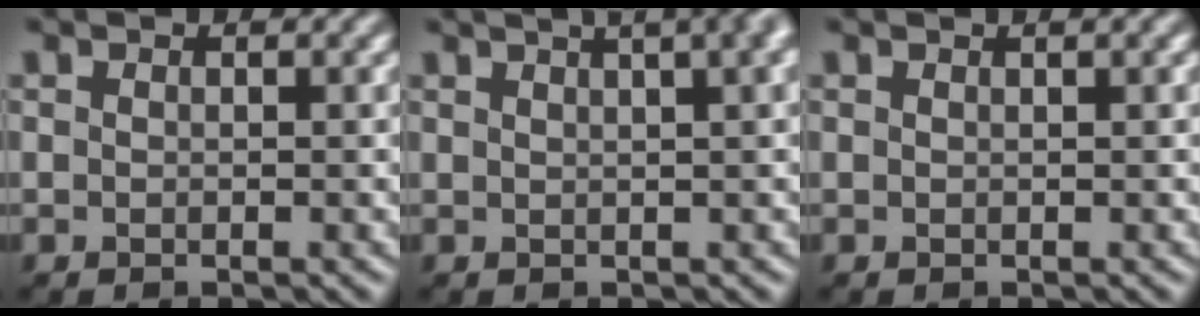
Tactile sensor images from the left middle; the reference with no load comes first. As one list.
[{"total": 12.6, "force": [7.2, 5.7, 8.6], "torque": [-0.042, 0.080, 0.059]}, {"total": 1.6, "force": [1.0, 0.6, 1.1], "torque": [-0.002, 0.007, -0.002]}]